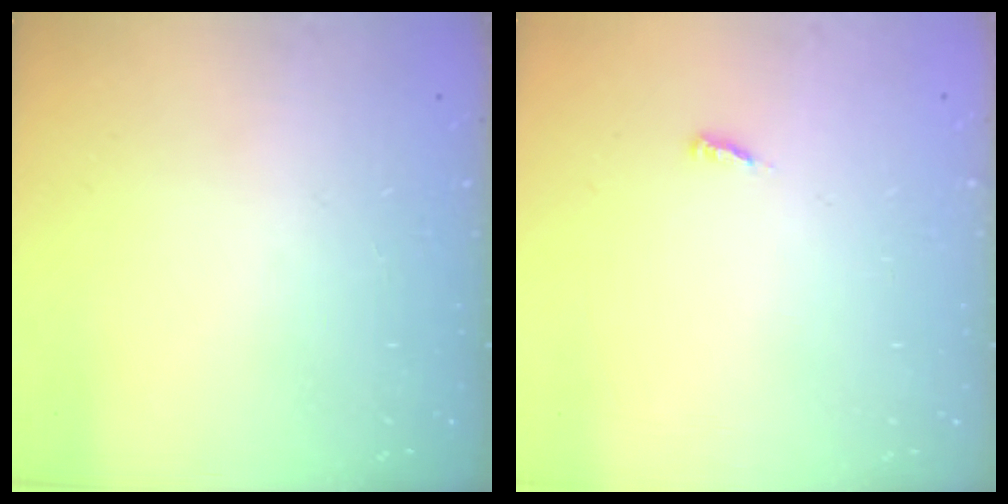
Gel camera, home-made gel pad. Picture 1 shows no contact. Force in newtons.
{"total": 2.6, "press": 2.6, "slide": 0.3}